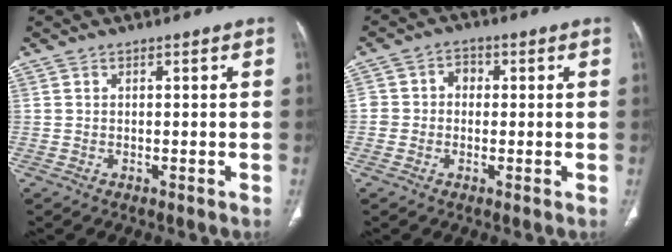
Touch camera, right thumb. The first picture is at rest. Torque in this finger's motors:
{"motor_torque": [0.63, 0.56, 0.56, 0.21, -0.02]}